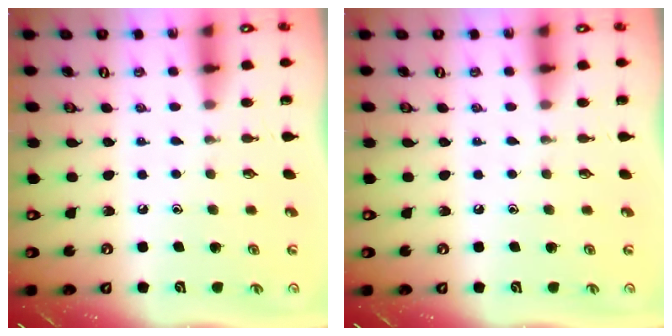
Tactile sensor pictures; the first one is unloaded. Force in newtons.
{"total": 0.0}